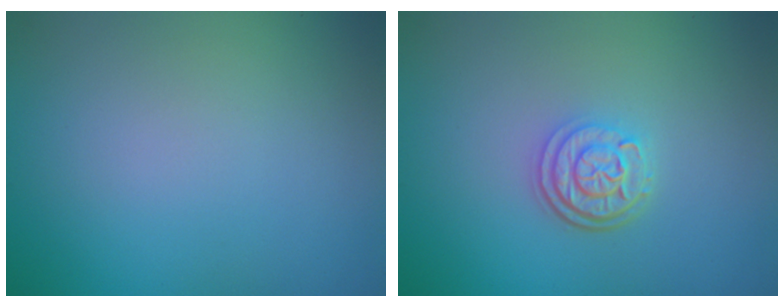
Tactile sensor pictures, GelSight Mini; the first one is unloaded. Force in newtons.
{"total": 3.0, "press": 2.4, "slide": 1.8}